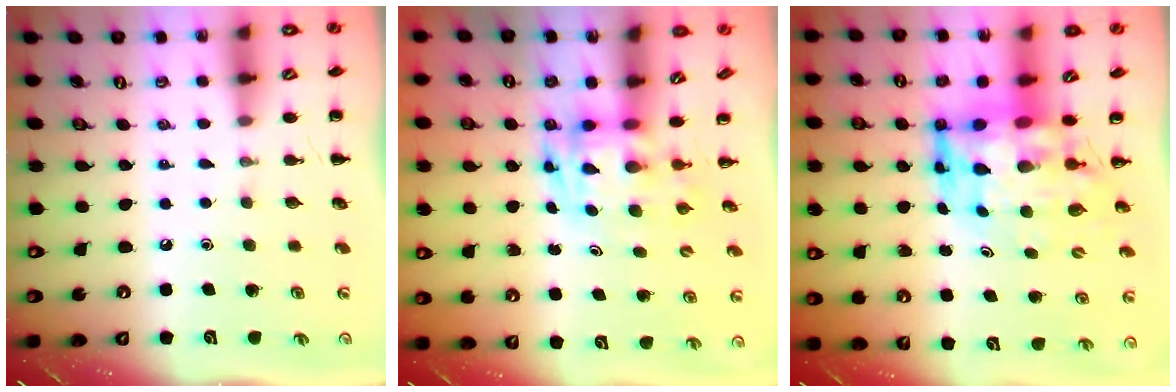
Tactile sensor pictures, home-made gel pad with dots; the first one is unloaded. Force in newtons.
{"total": 3.4, "press": 3.3, "slide": 0.6}
{"total": 8.3, "press": 7.9, "slide": 2.6}